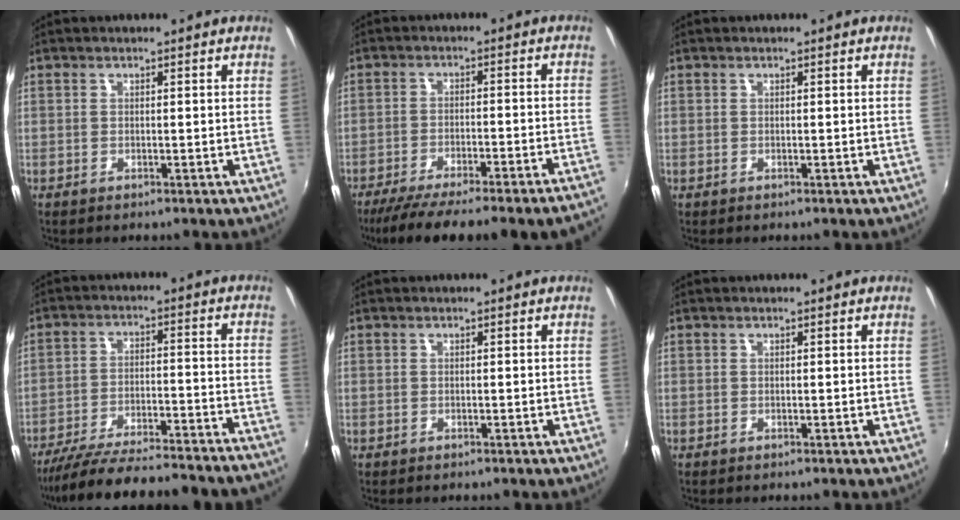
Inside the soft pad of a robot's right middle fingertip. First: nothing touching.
{"total": 16.2, "force": [-13.9, -0.2, 8.3], "torque": [-0.142, -0.040, -0.198]}
{"total": 0.0}
{"total": 25.5, "force": [-23.0, 1.5, 10.8], "torque": [-0.194, -0.059, -0.329]}
{"total": 0.0}
{"total": 0.0}